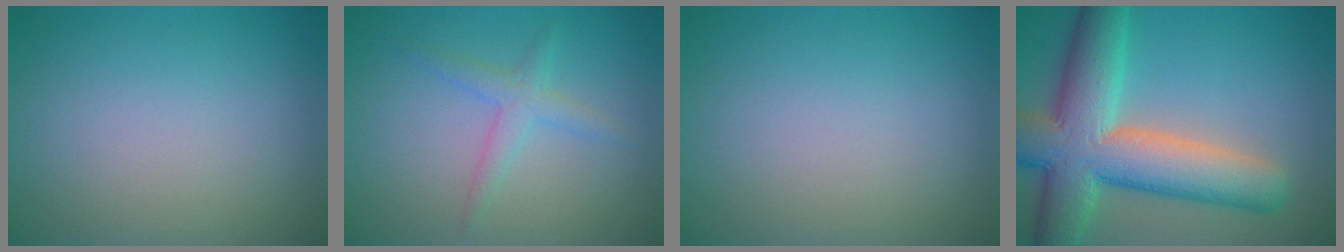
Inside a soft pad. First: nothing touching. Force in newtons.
{"total": 2.0, "press": 2.0, "slide": 0.1}
{"total": 0.0}
{"total": 11.8, "press": 11.8, "slide": 0.7}